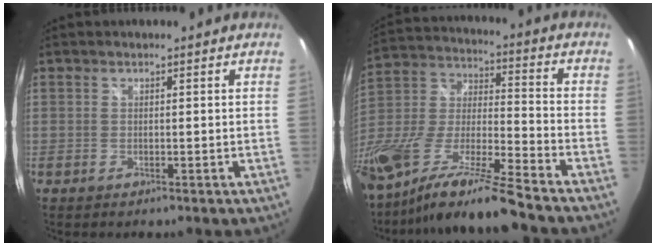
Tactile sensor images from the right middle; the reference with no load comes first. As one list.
[{"total": 19.4, "force": [-15.1, 1.0, 12.2], "torque": [-0.232, -0.030, -0.289]}]